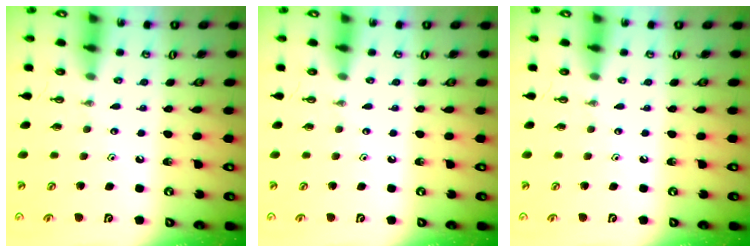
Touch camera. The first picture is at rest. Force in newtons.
{"total": 0.0}
{"total": 0.0}